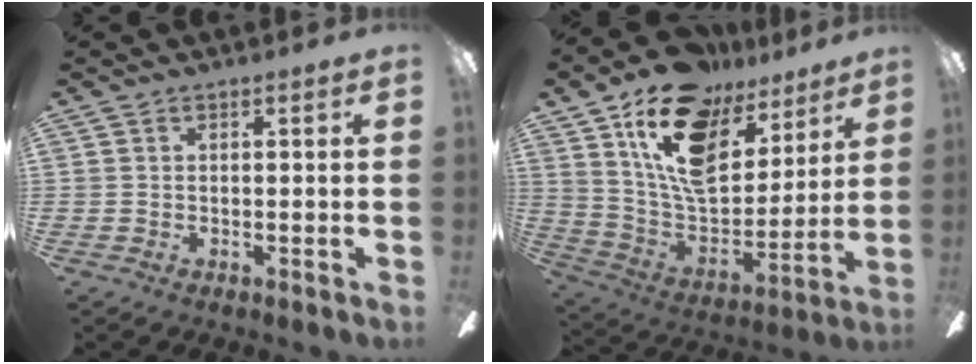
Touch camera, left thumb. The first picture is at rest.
{"total": 20.0, "force": [12.0, 11.2, 11.4], "torque": [-0.206, -0.068, 0.213]}